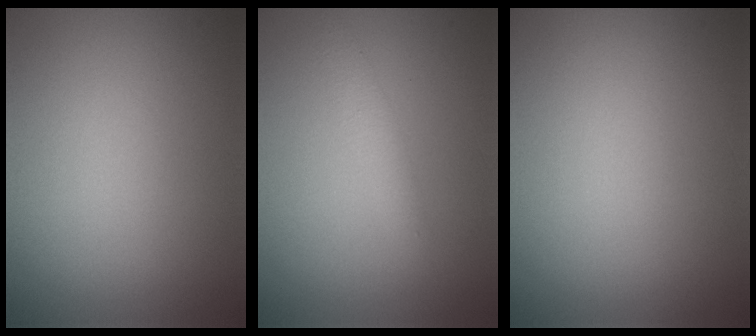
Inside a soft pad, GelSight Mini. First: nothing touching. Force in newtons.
{"total": 1.6, "press": 1.6, "slide": 0.1}
{"total": 0.0}